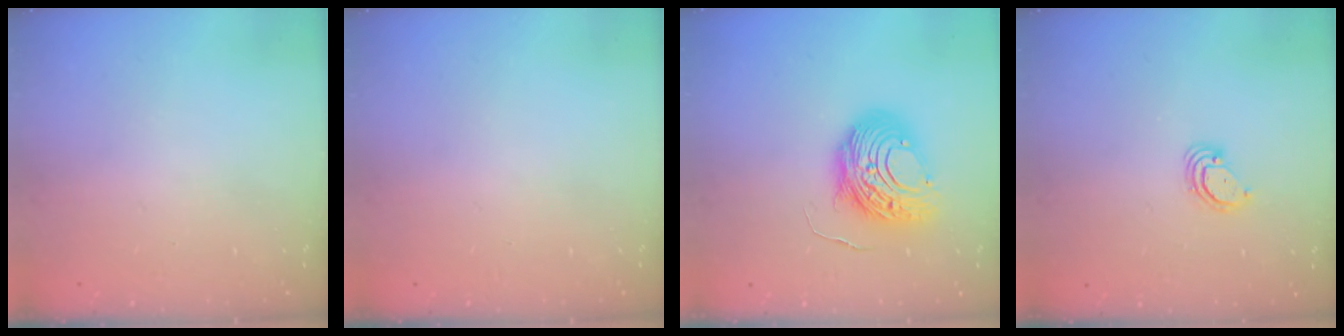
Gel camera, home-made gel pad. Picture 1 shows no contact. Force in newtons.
{"total": 0.0}
{"total": 12.3, "press": 12.2, "slide": 0.9}
{"total": 2.9, "press": 2.9, "slide": 0.2}